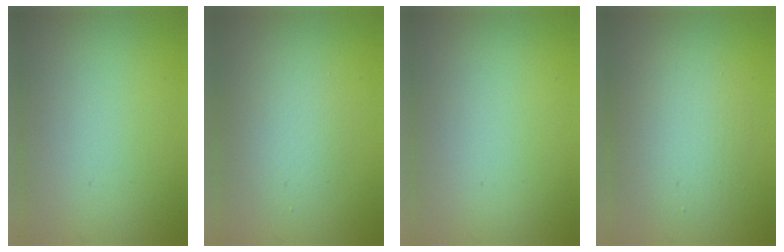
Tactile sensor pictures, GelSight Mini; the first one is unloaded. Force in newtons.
{"total": 2.6, "press": 2.6, "slide": 0.1}
{"total": 0.0}
{"total": 4.0, "press": 4.0, "slide": 0.2}